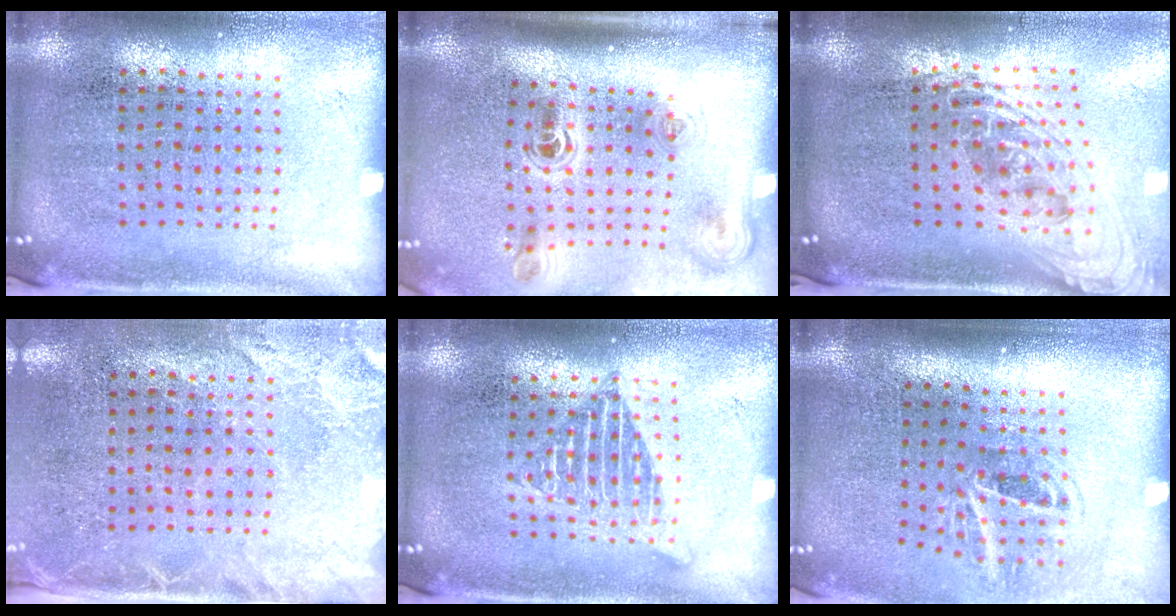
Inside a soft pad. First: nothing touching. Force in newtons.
{"total": 2.3, "press": 1.5, "slide": 1.8}
{"total": 2.2, "press": 1.6, "slide": 1.6}
{"total": 2.5, "press": 2.1, "slide": 1.3}
{"total": 1.3, "press": 1.3, "slide": 0.1}
{"total": 2.0, "press": 1.3, "slide": 1.6}